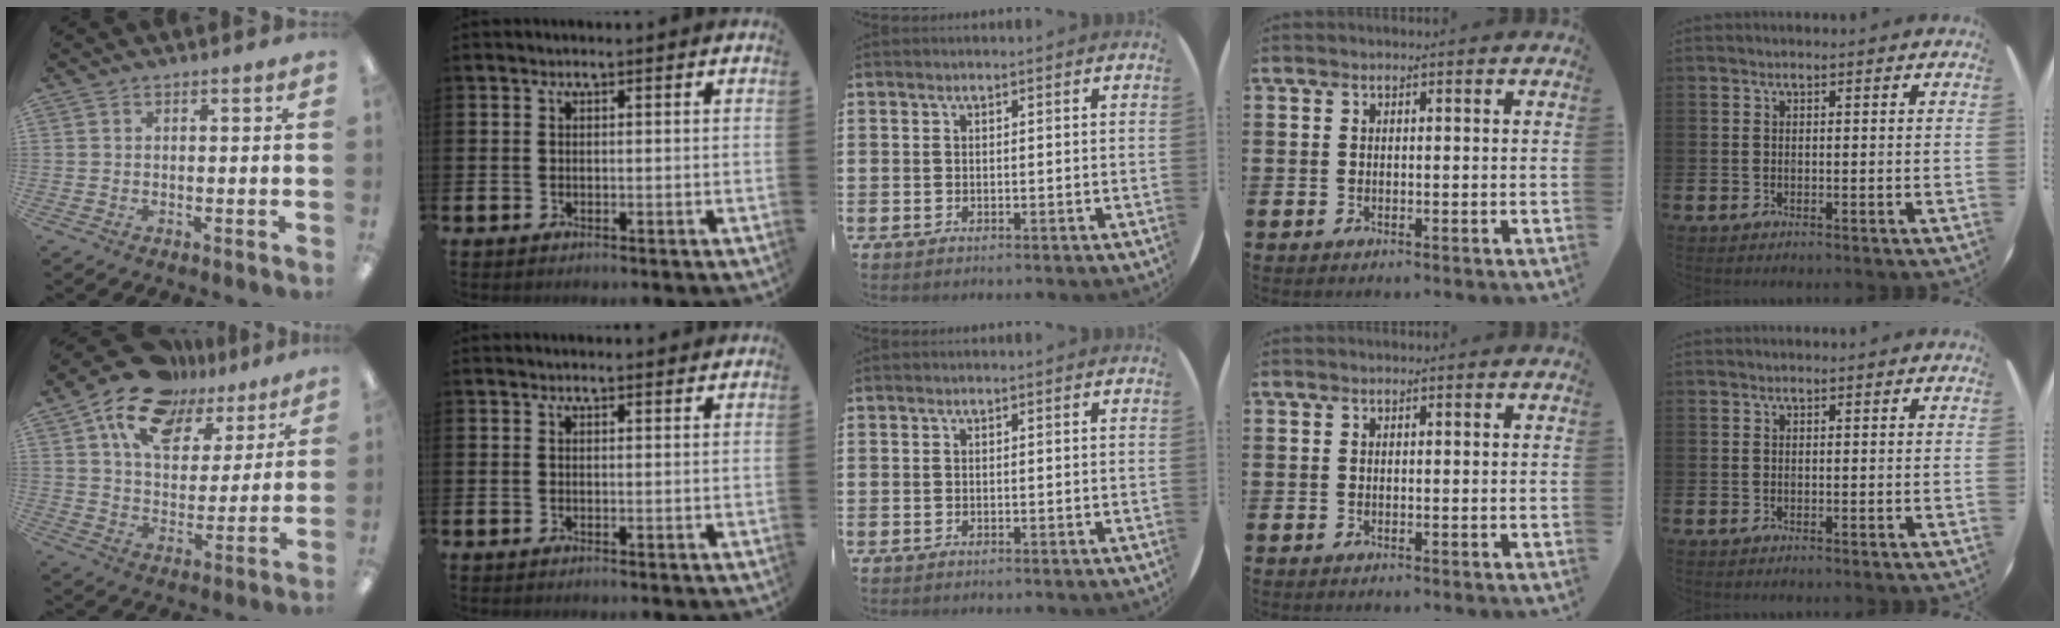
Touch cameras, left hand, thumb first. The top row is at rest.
{"thumb": {"total": 15.2, "force": [10.7, 8.6, 6.7], "torque": [-0.127, -0.057, 0.195]}, "index": {"total": 0.7, "force": [0.6, 0.1, 0.2], "torque": [0.005, -0.003, 0.010]}}